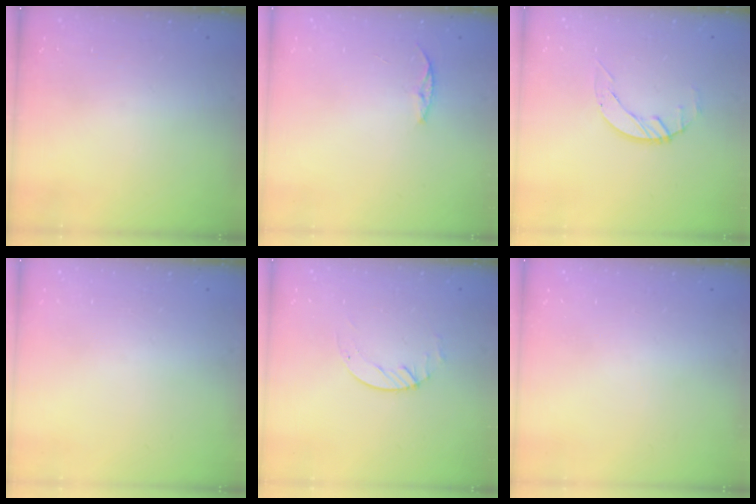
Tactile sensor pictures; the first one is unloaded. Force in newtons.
{"total": 4.1, "press": 4.1, "slide": 0.5}
{"total": 2.7, "press": 2.7, "slide": 0.3}
{"total": 0.0}
{"total": 2.0, "press": 2.0, "slide": 0.2}
{"total": 0.0}